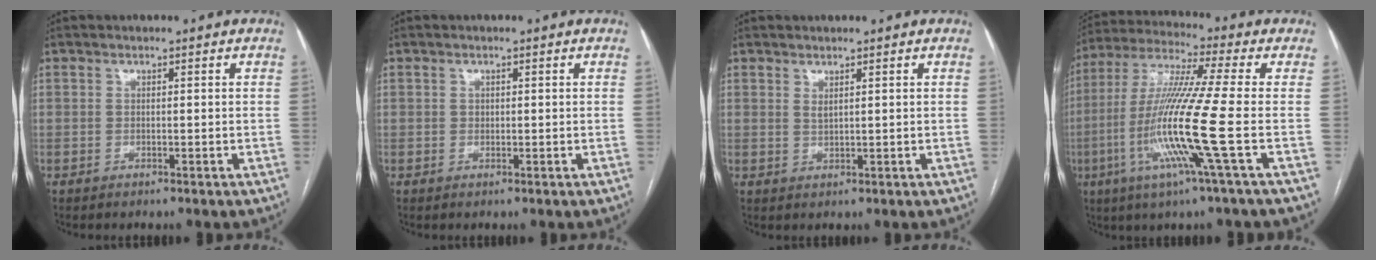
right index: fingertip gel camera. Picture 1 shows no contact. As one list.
[{"total": 0.6, "force": [0.1, 0.5, 0.3], "torque": [-0.003, 0.001, 0.001]}, {"total": 1.0, "force": [0.7, 0.2, 0.7], "torque": [-0.014, -0.005, 0.016]}, {"total": 15.5, "force": [-4.1, -1.8, 14.8], "torque": [-0.301, -0.017, -0.091]}]